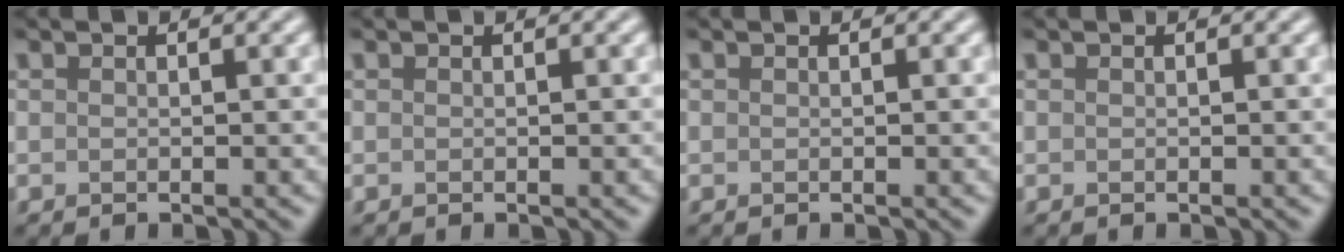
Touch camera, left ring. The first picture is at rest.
{"total": 0.0}
{"total": 0.0}
{"total": 0.0}